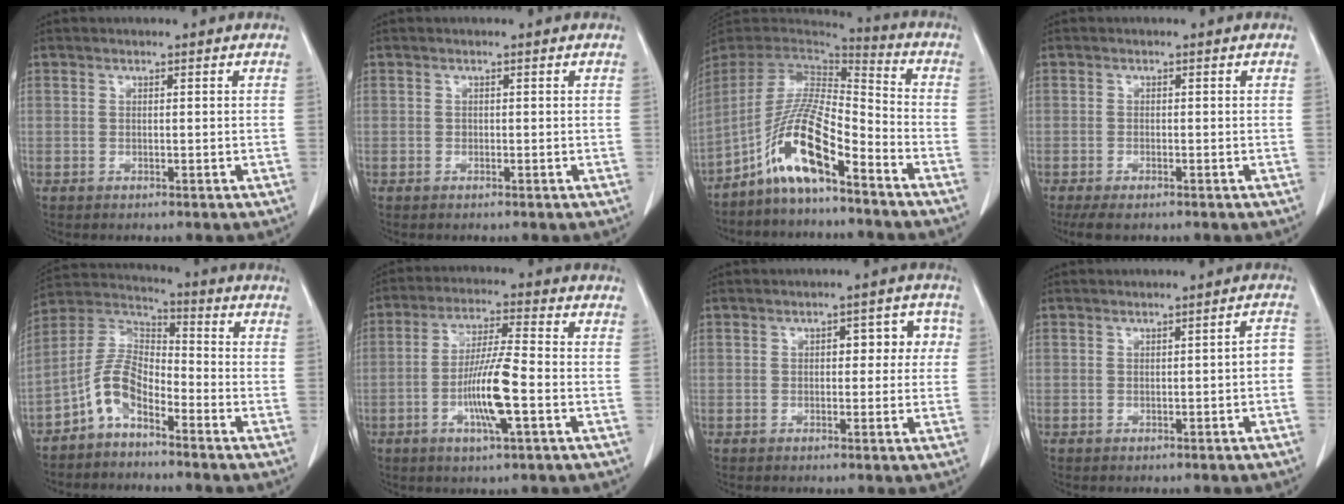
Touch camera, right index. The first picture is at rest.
{"total": 0.0}
{"total": 12.6, "force": [-7.5, 1.9, 9.9], "torque": [-0.192, 0.004, -0.141]}
{"total": 3.4, "force": [-2.5, 1.0, 2.1], "torque": [-0.036, -0.009, -0.036]}
{"total": 7.7, "force": [-4.5, 3.6, 5.2], "torque": [-0.112, 0.026, -0.093]}
{"total": 9.9, "force": [-2.9, 0.5, 9.5], "torque": [-0.181, -0.005, -0.055]}
{"total": 5.1, "force": [0.8, 2.8, 4.2], "torque": [-0.038, 0.028, 0.006]}
{"total": 2.3, "force": [-0.7, 0.5, 2.1], "torque": [-0.019, 0.011, -0.010]}